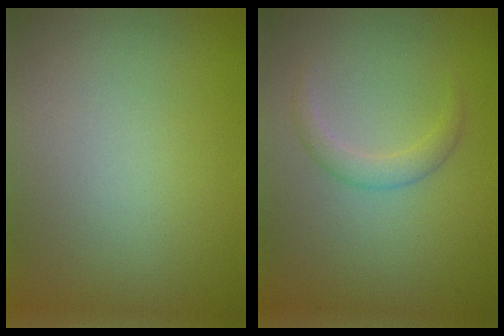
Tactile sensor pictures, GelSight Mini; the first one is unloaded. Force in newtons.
{"total": 1.6, "press": 1.6, "slide": 0.0}